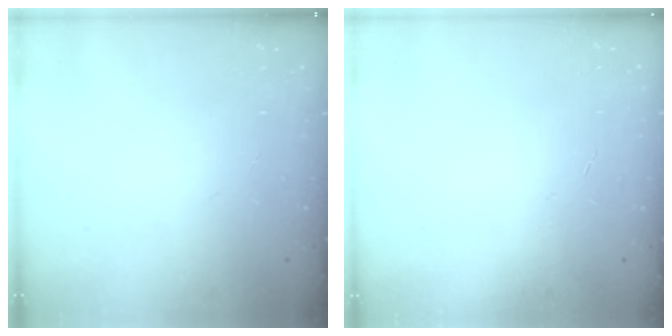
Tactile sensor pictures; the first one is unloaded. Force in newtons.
{"total": 0.0}